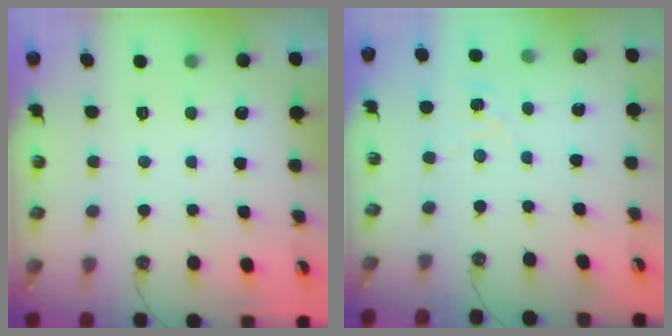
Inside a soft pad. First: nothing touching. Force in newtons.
{"total": 1.0, "press": 1.0, "slide": 0.2}